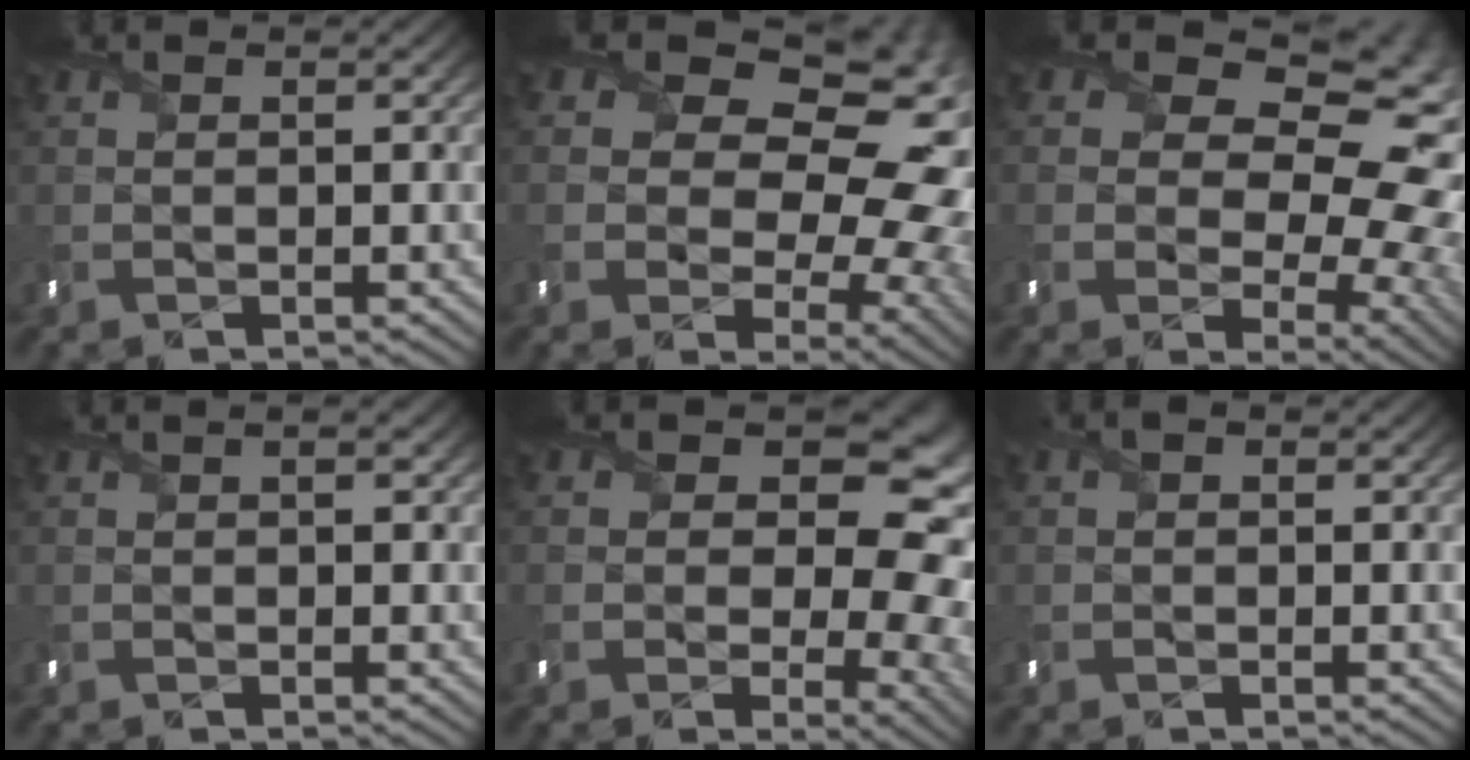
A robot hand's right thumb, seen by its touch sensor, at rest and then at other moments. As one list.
[{"total": 19.7, "force": [4.9, 13.9, 13.1], "torque": [-0.169, 0.001, 0.094]}, {"total": 17.6, "force": [5.1, 12.0, 11.9], "torque": [-0.159, 0.009, 0.096]}, {"total": 1.3, "force": [0.4, 0.7, 1.0], "torque": [-0.018, 0.001, 0.007]}, {"total": 16.1, "force": [1.5, 11.4, 11.2], "torque": [-0.132, -0.008, 0.031]}, {"total": 0.7, "force": [0.0, 0.5, 0.4], "torque": [-0.009, 0.001, -0.004]}]